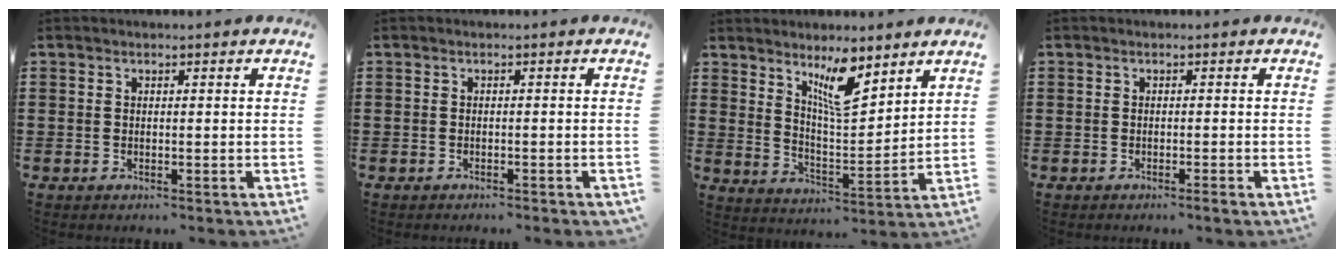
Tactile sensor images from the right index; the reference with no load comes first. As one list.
[{"total": 0.7, "force": [-0.6, 0.1, 0.3], "torque": [-0.007, -0.003, -0.012]}, {"total": 7.9, "force": [5.6, 1.8, 5.2], "torque": [-0.101, -0.020, 0.097]}, {"total": 0.8, "force": [-0.5, 0.0, 0.6], "torque": [-0.011, -0.003, -0.010]}]